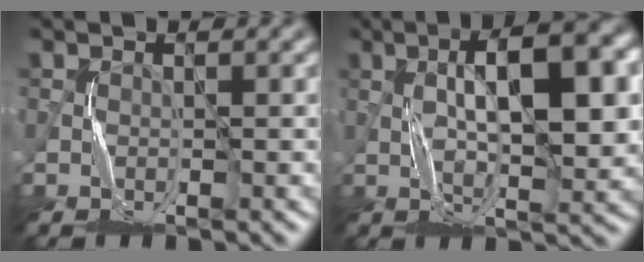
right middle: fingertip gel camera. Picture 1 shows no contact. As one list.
[{"total": 9.7, "force": [1.8, 3.1, 9.0], "torque": [-0.130, 0.009, 0.029]}]